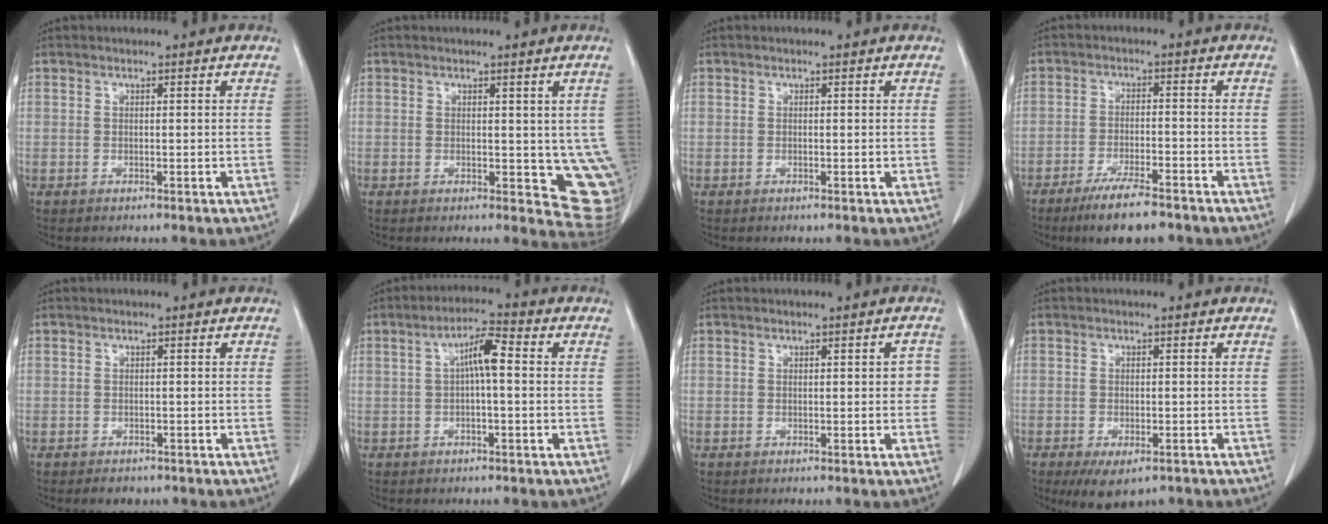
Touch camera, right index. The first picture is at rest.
{"total": 7.9, "force": [0.7, 4.0, 6.8], "torque": [-0.062, -0.017, 0.009]}
{"total": 0.0}
{"total": 8.9, "force": [-6.8, 1.5, 5.5], "torque": [-0.090, -0.018, -0.110]}
{"total": 1.9, "force": [-1.3, 1.3, 0.4], "torque": [-0.009, 0.001, -0.015]}
{"total": 5.2, "force": [0.5, 0.9, 5.1], "torque": [-0.090, 0.016, 0.006]}
{"total": 2.0, "force": [0.1, 0.9, 1.7], "torque": [-0.007, 0.007, 0.000]}
{"total": 6.0, "force": [-4.1, 2.6, 3.6], "torque": [-0.056, -0.008, -0.060]}